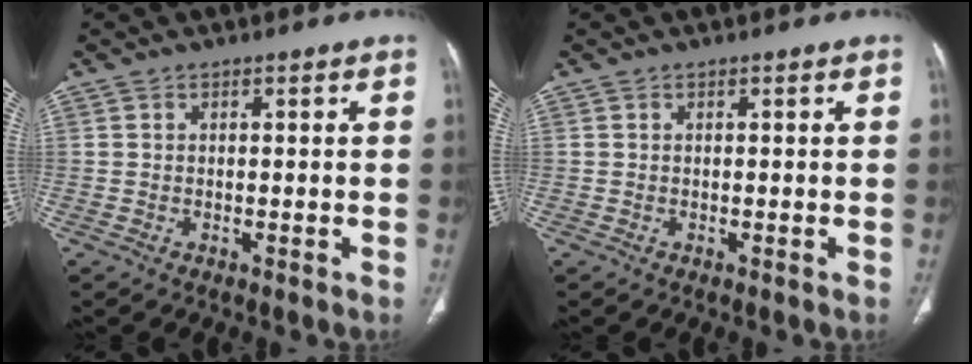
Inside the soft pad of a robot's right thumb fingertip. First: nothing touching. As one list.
[{"total": 0.0}]